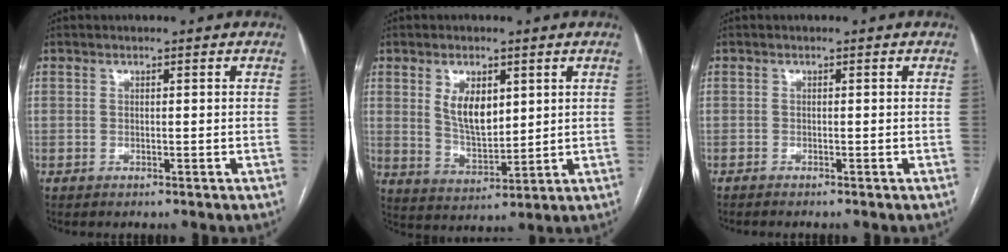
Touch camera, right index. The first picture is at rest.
{"total": 7.2, "force": [2.6, 3.6, 5.6], "torque": [-0.104, 0.000, 0.059]}
{"total": 1.1, "force": [-1.0, -0.2, 0.5], "torque": [-0.008, -0.002, -0.013]}